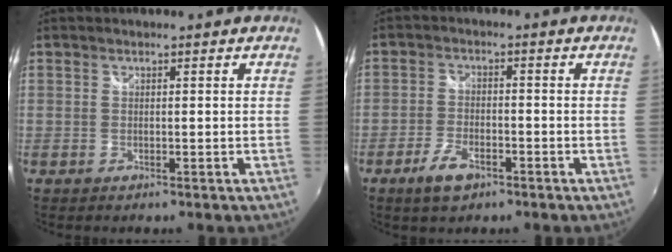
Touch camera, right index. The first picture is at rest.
{"total": 5.7, "force": [-3.5, 2.7, 3.6], "torque": [-0.087, -0.006, -0.064]}